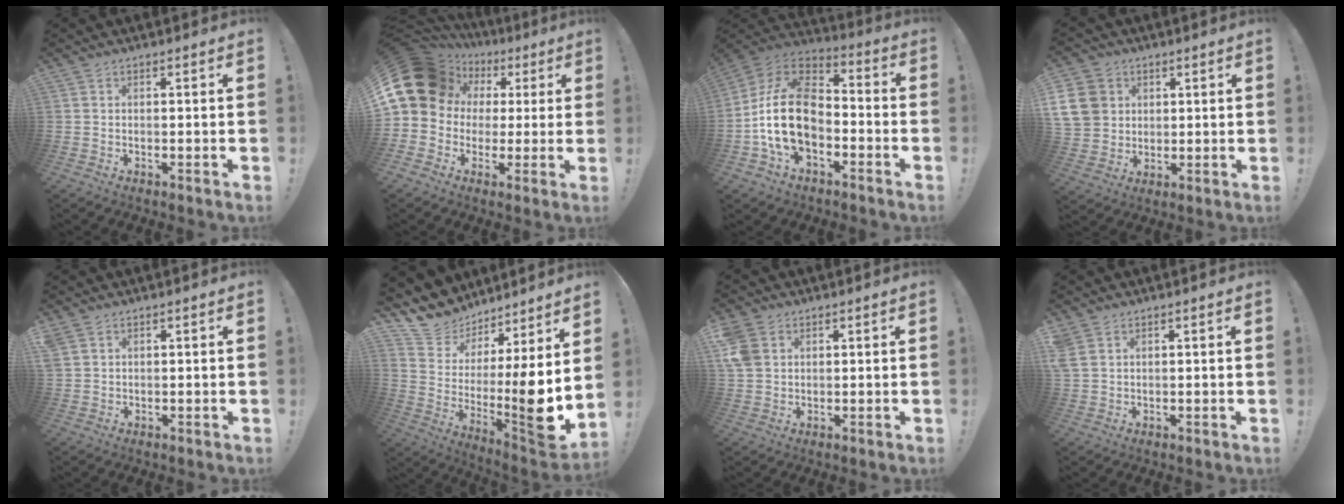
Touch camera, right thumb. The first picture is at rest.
{"total": 17.3, "force": [4.5, 14.3, 8.7], "torque": [-0.150, -0.019, 0.100]}
{"total": 19.9, "force": [-3.5, 13.1, 14.6], "torque": [-0.280, 0.032, -0.049]}
{"total": 12.5, "force": [3.2, 10.9, 5.3], "torque": [-0.097, -0.006, 0.070]}
{"total": 3.0, "force": [2.0, 1.9, 1.3], "torque": [-0.024, -0.004, 0.041]}
{"total": 9.3, "force": [1.8, 4.0, 8.1], "torque": [-0.107, -0.069, 0.032]}
{"total": 7.0, "force": [3.1, 5.3, 3.4], "torque": [-0.074, -0.004, 0.062]}
{"total": 4.0, "force": [2.4, 2.6, 2.0], "torque": [-0.047, -0.007, 0.047]}